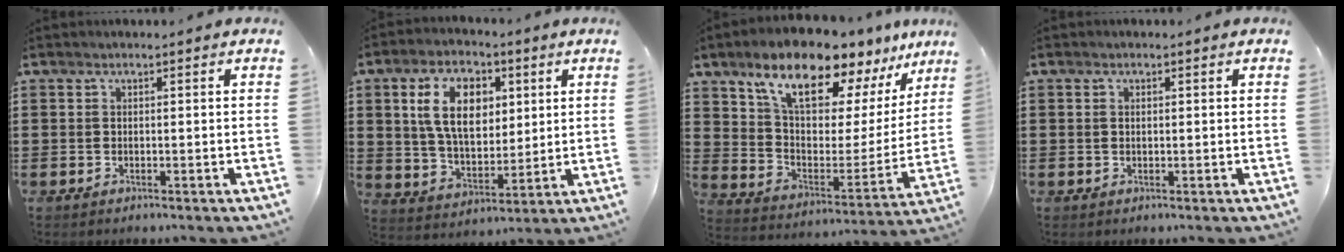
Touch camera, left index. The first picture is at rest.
{"total": 10.7, "force": [4.0, 6.4, 7.6], "torque": [-0.159, 0.013, 0.070]}
{"total": 13.0, "force": [10.5, 4.3, 6.3], "torque": [-0.144, -0.067, 0.179]}
{"total": 0.7, "force": [0.2, 0.4, 0.5], "torque": [-0.012, 0.003, 0.002]}